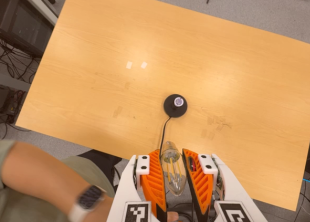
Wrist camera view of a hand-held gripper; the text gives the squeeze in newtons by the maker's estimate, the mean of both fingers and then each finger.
{"total": 19.1, "left": 20.0, "right": 18.2}